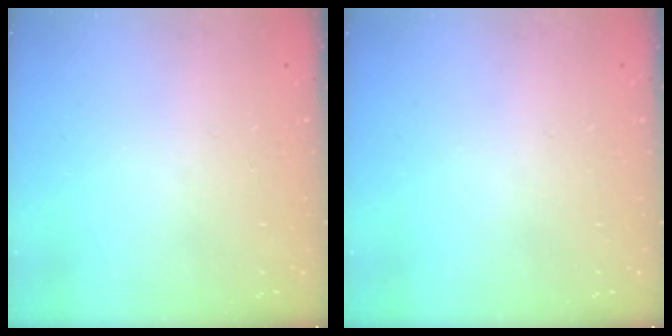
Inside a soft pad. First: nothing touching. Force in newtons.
{"total": 0.0}